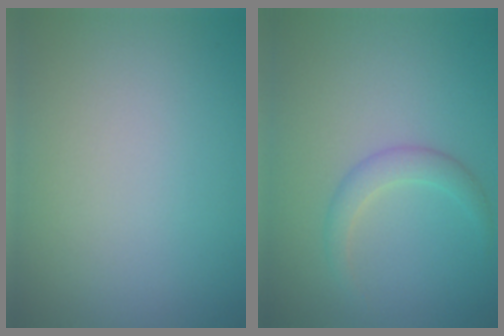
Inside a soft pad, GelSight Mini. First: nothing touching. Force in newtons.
{"total": 1.9, "press": 1.9, "slide": 0.2}